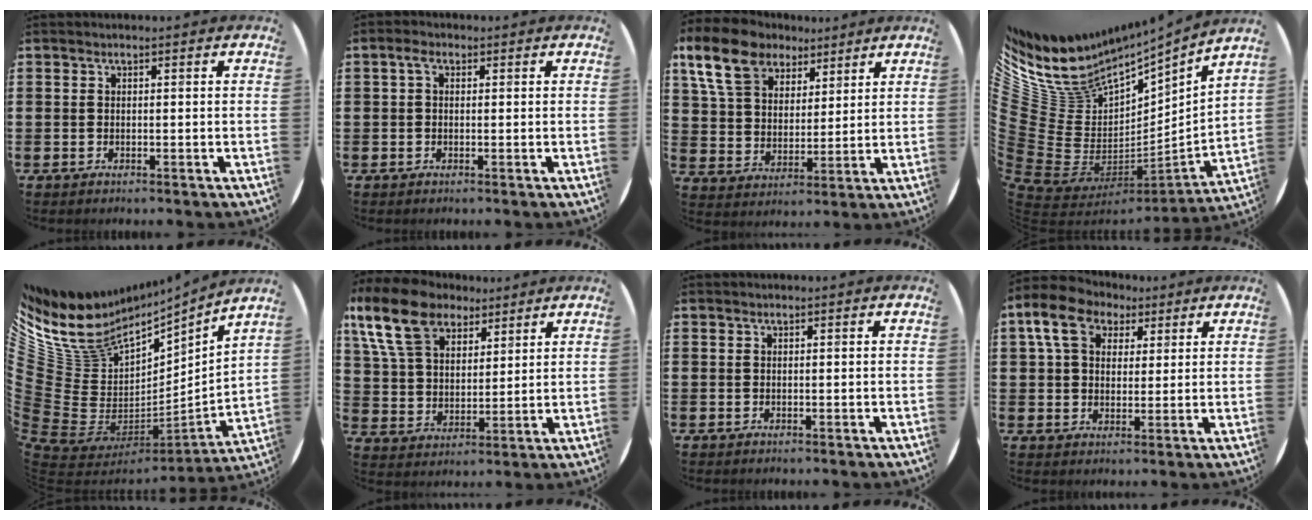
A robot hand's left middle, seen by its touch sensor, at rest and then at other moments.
{"total": 1.4, "force": [0.4, 0.8, 1.0], "torque": [-0.014, 0.006, 0.004]}
{"total": 10.7, "force": [7.9, 6.0, 4.2], "torque": [-0.110, -0.007, 0.150]}
{"total": 9.9, "force": [6.0, 7.7, 2.0], "torque": [-0.110, -0.070, 0.116]}
{"total": 10.9, "force": [5.8, 8.7, 2.9], "torque": [-0.130, -0.065, 0.110]}
{"total": 12.0, "force": [8.6, 6.1, 5.8], "torque": [-0.145, -0.004, 0.165]}
{"total": 0.0}
{"total": 7.7, "force": [4.6, 5.3, 3.1], "torque": [-0.078, 0.011, 0.085]}